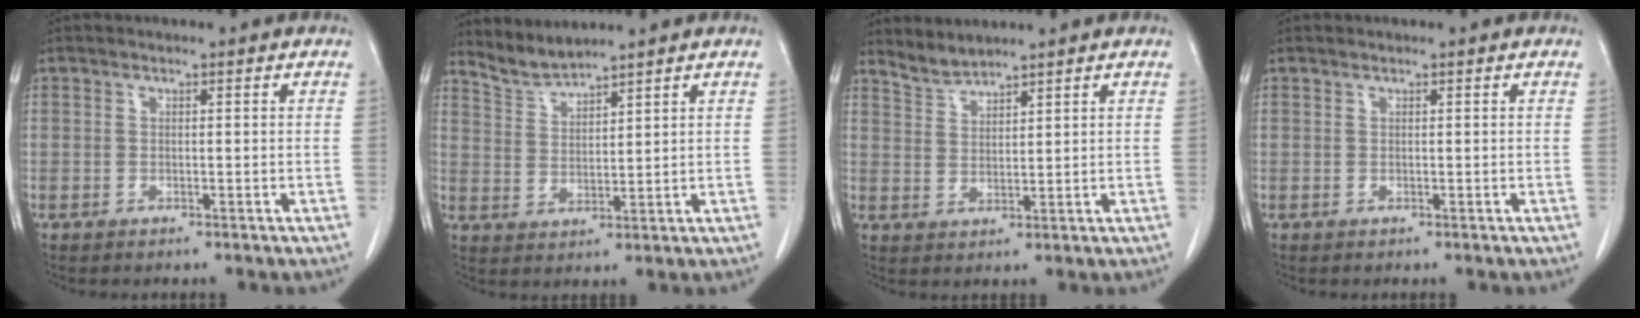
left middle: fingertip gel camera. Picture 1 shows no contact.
{"total": 4.0, "force": [4.0, -0.6, -0.2], "torque": [-0.002, -0.003, 0.087]}
{"total": 3.0, "force": [3.0, -0.1, -0.1], "torque": [-0.002, 0.001, 0.066]}
{"total": 0.0}